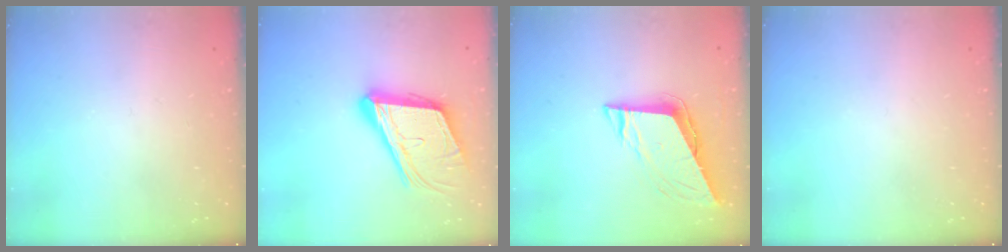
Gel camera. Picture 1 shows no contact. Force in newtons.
{"total": 20.0, "press": 19.6, "slide": 3.9}
{"total": 8.3, "press": 8.2, "slide": 0.4}
{"total": 0.0}